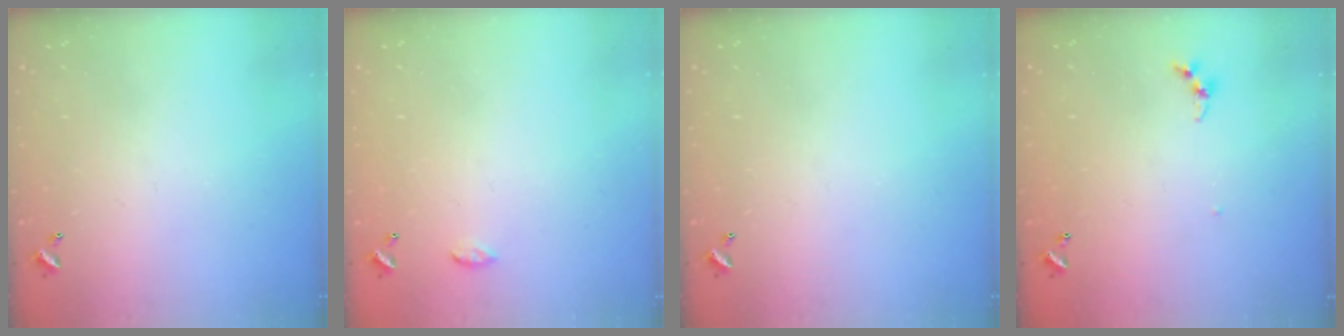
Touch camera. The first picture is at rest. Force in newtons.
{"total": 3.5, "press": 3.5, "slide": 0.5}
{"total": 0.0}
{"total": 3.3, "press": 3.3, "slide": 0.5}